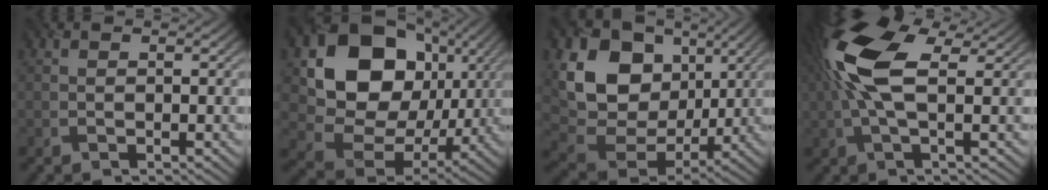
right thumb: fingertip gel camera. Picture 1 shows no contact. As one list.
[{"total": 16.2, "force": [4.6, 12.8, 8.8], "torque": [-0.172, -0.004, 0.092]}, {"total": 15.8, "force": [4.8, 12.3, 8.7], "torque": [-0.202, 0.018, 0.099]}, {"total": 11.8, "force": [2.7, 5.2, 10.2], "torque": [-0.242, 0.018, 0.044]}]